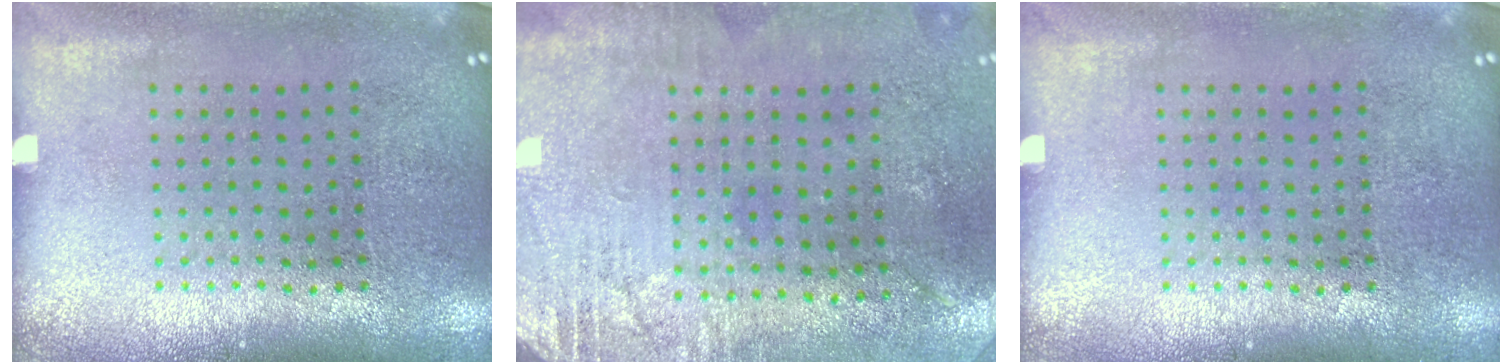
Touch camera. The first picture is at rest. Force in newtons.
{"total": 2.7, "press": 2.3, "slide": 1.4}
{"total": 0.0}